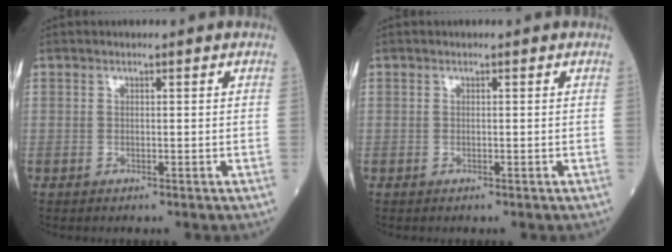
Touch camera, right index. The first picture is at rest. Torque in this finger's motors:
{"motor_torque": [0.03, -0.02, 0.02, 0.00]}